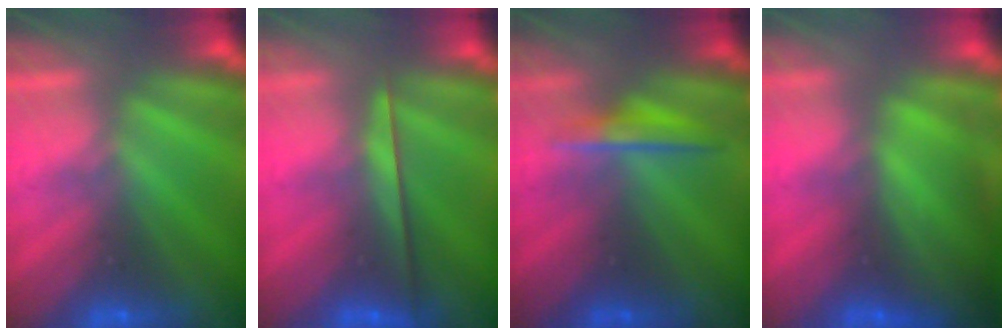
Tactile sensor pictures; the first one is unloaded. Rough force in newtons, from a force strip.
{"total": 2.5}
{"total": 1.7}
{"total": 9.3}